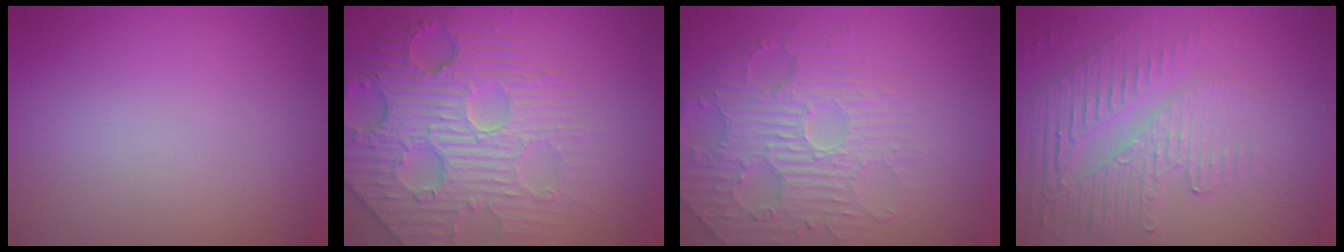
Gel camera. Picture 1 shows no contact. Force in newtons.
{"total": 7.2, "press": 5.7, "slide": 4.5}
{"total": 4.6, "press": 3.6, "slide": 3.0}
{"total": 5.5, "press": 3.3, "slide": 4.4}